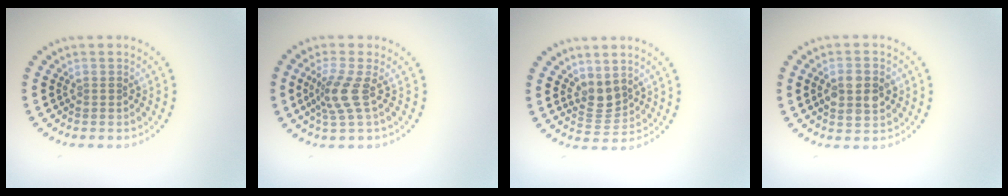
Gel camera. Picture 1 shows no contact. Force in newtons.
{"total": 2.9, "press": 2.1, "slide": 2.0}
{"total": 2.3, "press": 1.8, "slide": 1.4}
{"total": 3.5, "press": 3.5, "slide": 0.1}